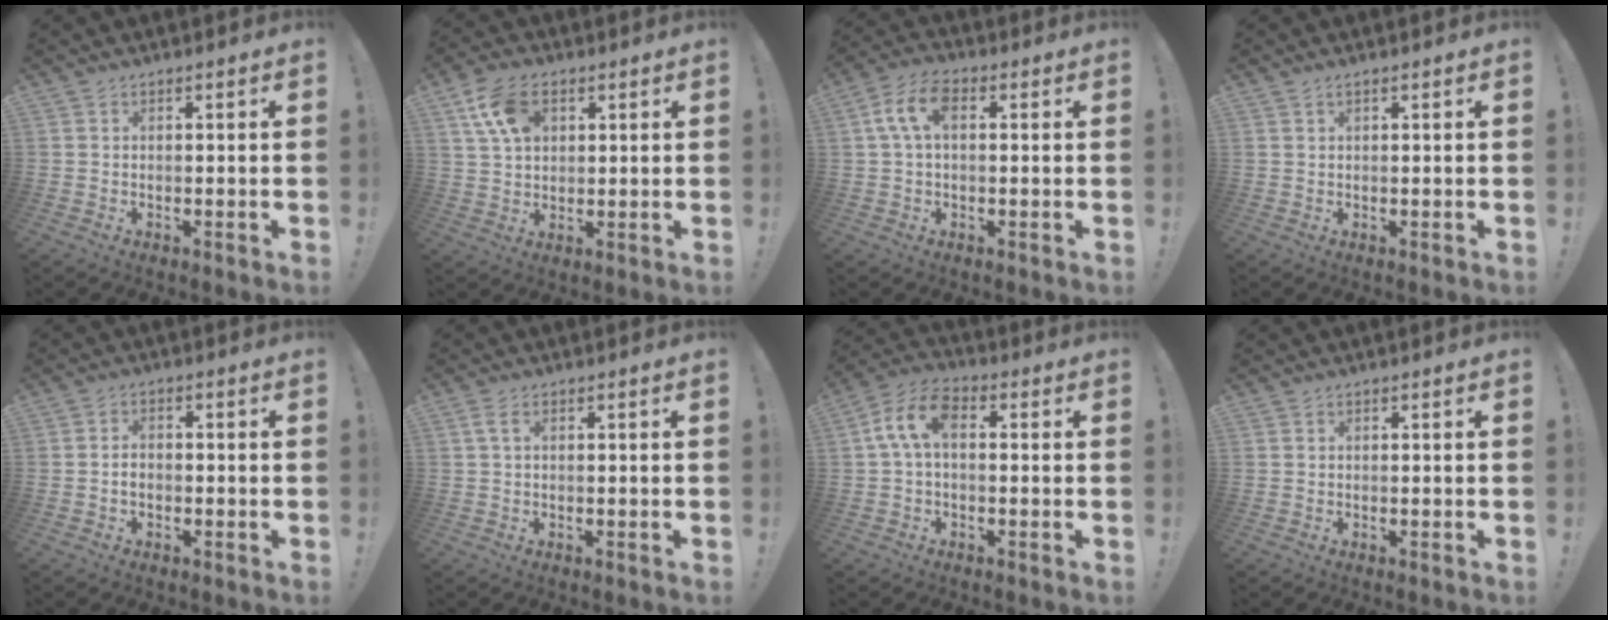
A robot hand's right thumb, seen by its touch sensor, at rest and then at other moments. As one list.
[{"total": 10.9, "force": [4.4, 7.1, 7.0], "torque": [-0.112, -0.002, 0.086]}, {"total": 8.7, "force": [1.9, 5.1, 6.8], "torque": [-0.139, 0.012, 0.038]}, {"total": 1.0, "force": [0.6, 0.2, 0.7], "torque": [-0.020, 0.001, 0.013]}, {"total": 2.2, "force": [-0.9, 1.4, 1.5], "torque": [-0.027, 0.007, -0.016]}, {"total": 2.4, "force": [0.7, 1.4, 1.9], "torque": [-0.031, 0.003, 0.011]}, {"total": 9.4, "force": [1.5, 5.3, 7.6], "torque": [-0.162, 0.010, 0.033]}, {"total": 0.0}]